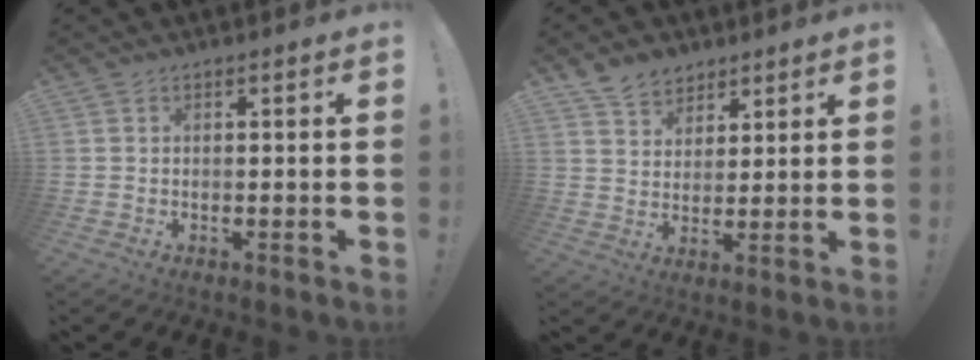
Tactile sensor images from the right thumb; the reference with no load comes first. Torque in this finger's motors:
{"motor_torque": [-0.17, 0.20, 0.22, 0.15, -0.02]}